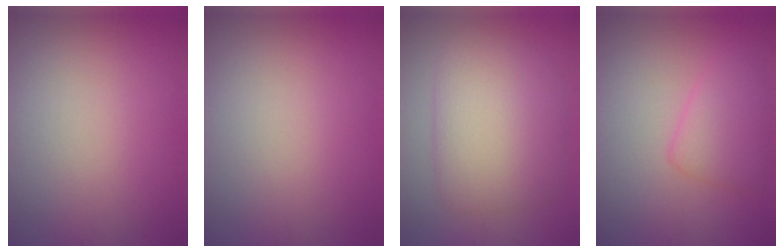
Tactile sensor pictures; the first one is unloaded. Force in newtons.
{"total": 0.0}
{"total": 5.8, "press": 5.8, "slide": 0.1}
{"total": 3.1, "press": 3.1, "slide": 0.1}